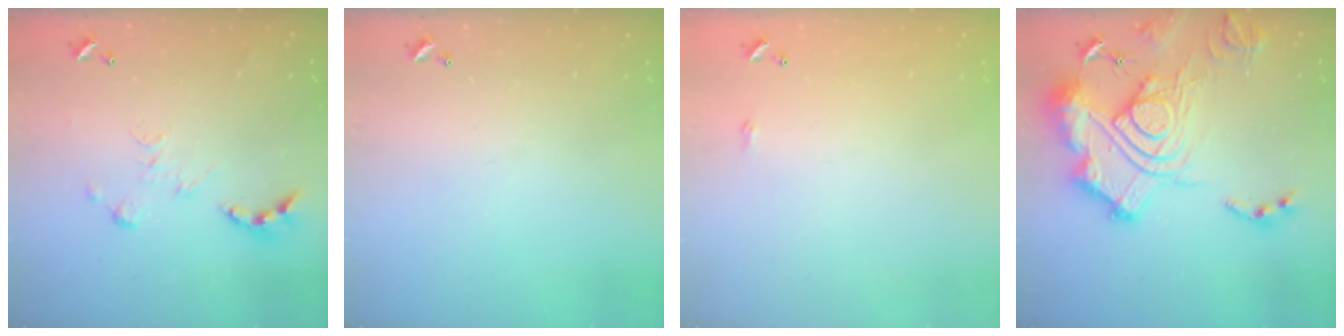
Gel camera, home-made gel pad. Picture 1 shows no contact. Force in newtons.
{"total": 0.0}
{"total": 2.2, "press": 2.1, "slide": 0.4}
{"total": 26.0, "press": 25.8, "slide": 3.2}